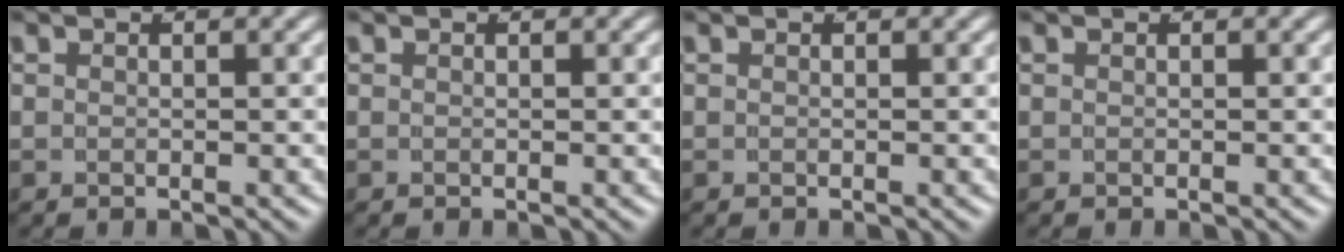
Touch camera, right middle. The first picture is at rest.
{"total": 0.0}
{"total": 0.0}
{"total": 0.0}